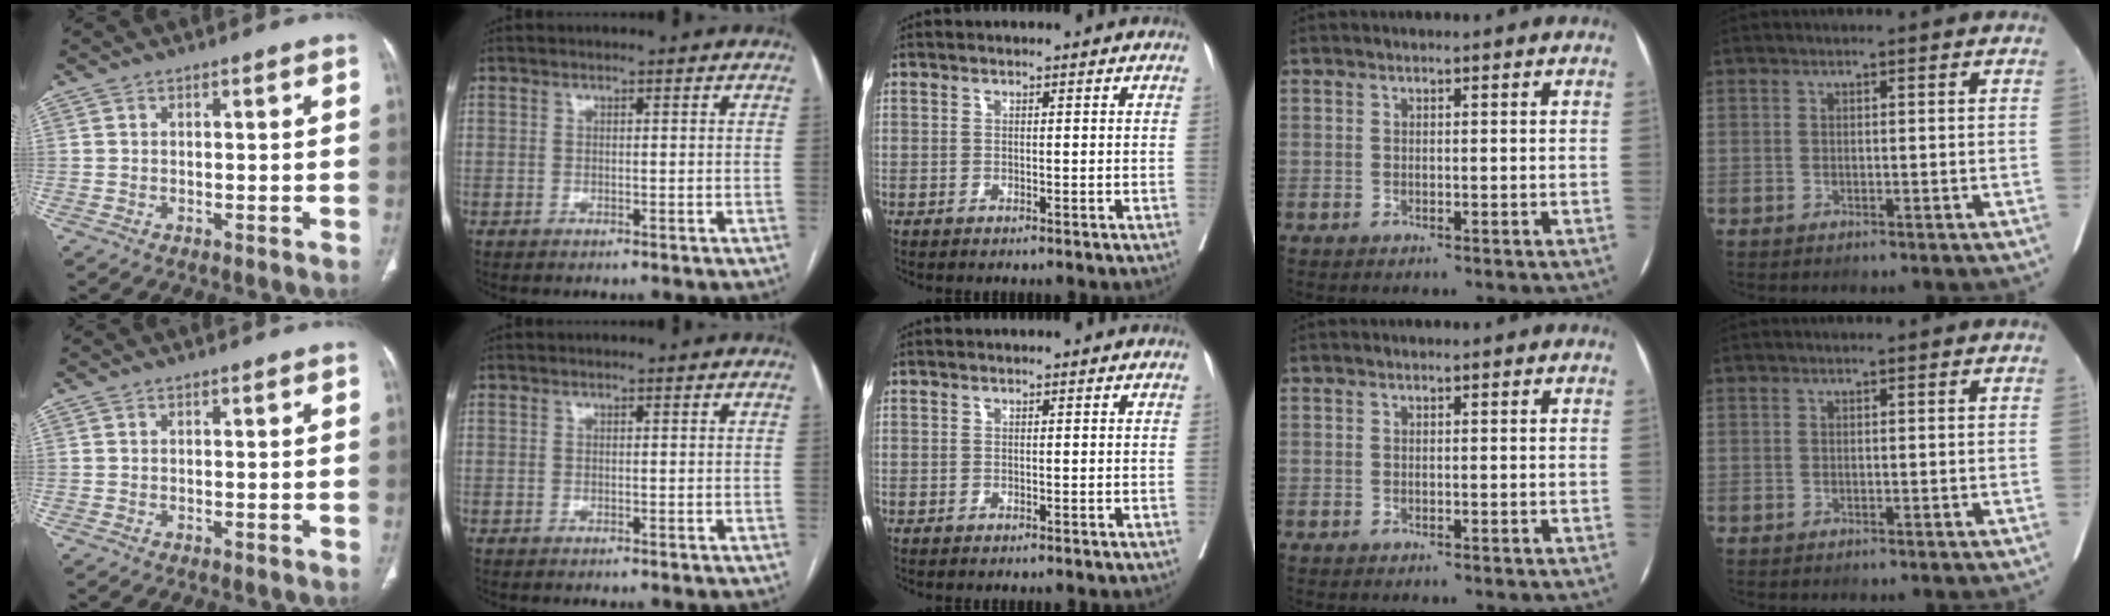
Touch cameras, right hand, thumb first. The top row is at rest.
{}